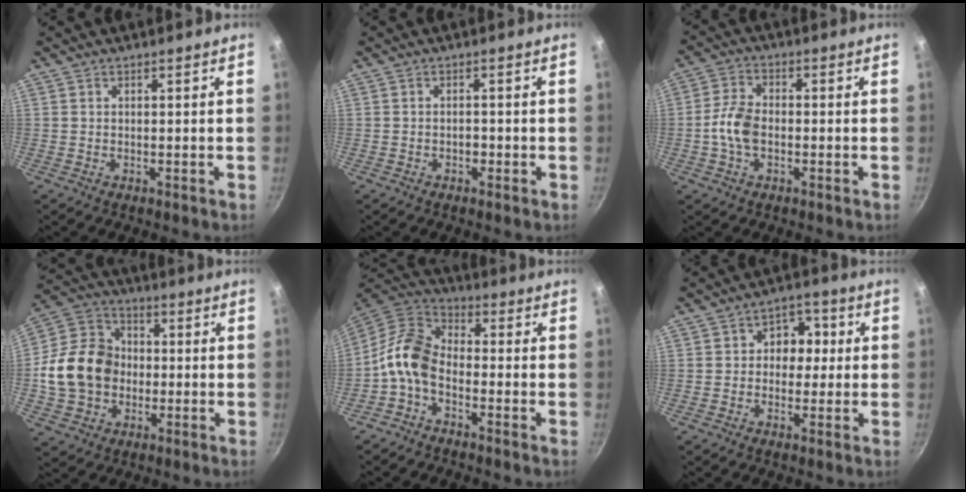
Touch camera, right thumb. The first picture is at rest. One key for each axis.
{"total": 1.3, "fx": -0.6, "fy": 0.9, "fz": 0.8, "tx": -0.010, "ty": 0.009, "tz": -0.008}
{"total": 6.8, "fx": -1.4, "fy": 4.3, "fz": 5.1, "tx": -0.097, "ty": 0.024, "tz": -0.033}
{"total": 16.3, "fx": -1.6, "fy": 13.3, "fz": 9.2, "tx": -0.140, "ty": 0.030, "tz": -0.039}
{"total": 9.3, "fx": -3.2, "fy": 5.9, "fz": 6.4, "tx": -0.125, "ty": 0.050, "tz": -0.082}
{"total": 7.0, "fx": 0.4, "fy": 5.8, "fz": 4.0, "tx": 0.000, "ty": 0.014, "tz": -0.005}